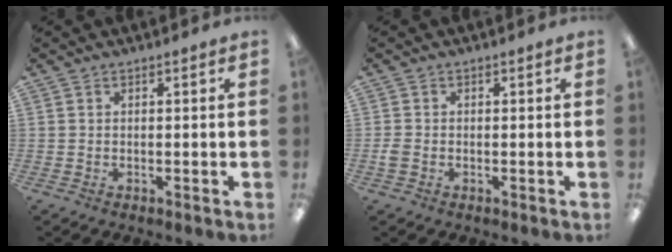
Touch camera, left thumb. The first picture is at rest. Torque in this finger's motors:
{"motor_torque": [0.39, 0.36, 0.23, -0.08, 0.11]}